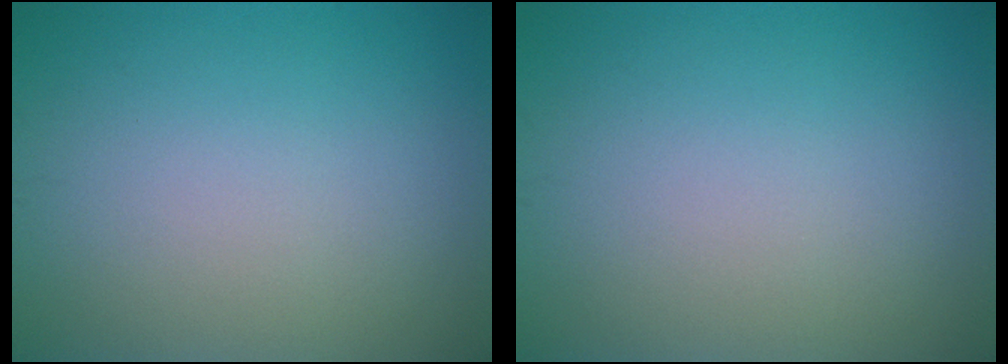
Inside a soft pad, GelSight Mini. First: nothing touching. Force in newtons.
{"total": 0.0}